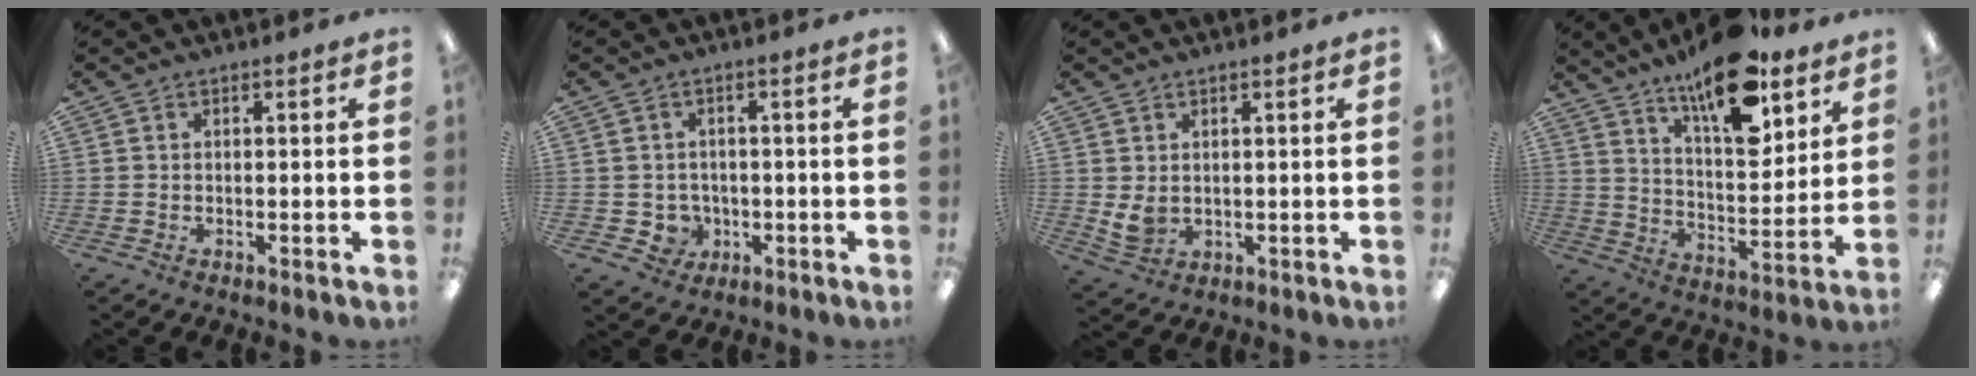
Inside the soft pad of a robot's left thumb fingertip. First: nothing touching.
{"total": 4.2, "force": [-0.6, 4.1, 1.1], "torque": [-0.015, 0.007, -0.007]}
{"total": 4.5, "force": [1.7, 3.5, 2.3], "torque": [-0.051, -0.010, 0.031]}
{"total": 17.3, "force": [12.7, 6.2, 10.0], "torque": [-0.155, -0.079, 0.214]}